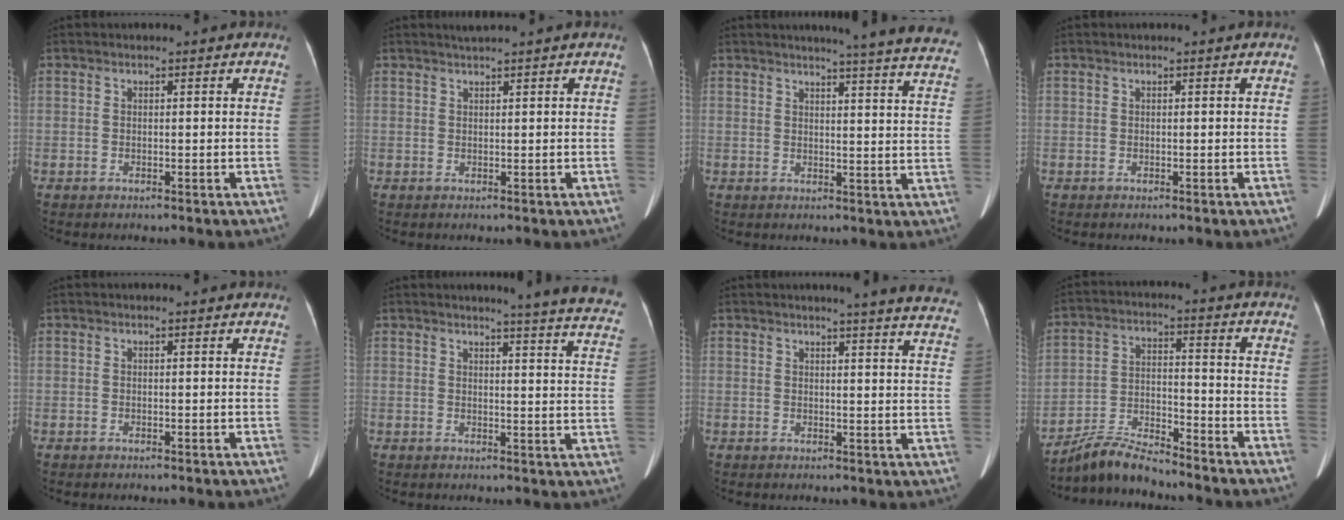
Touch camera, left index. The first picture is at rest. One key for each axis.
{"total": 1.1, "fx": 1.0, "fy": -0.4, "fz": 0.4, "tx": -0.011, "ty": 0.003, "tz": 0.023}
{"total": 20.8, "fx": 19.3, "fy": -0.2, "fz": 7.8, "tx": -0.094, "ty": -0.086, "tz": 0.203}
{"total": 0.0}
{"total": 0.8, "fx": 0.7, "fy": 0.0, "fz": 0.2, "tx": -0.008, "ty": 0.004, "tz": 0.007}
{"total": 17.6, "fx": 16.4, "fy": 0.1, "fz": 6.5, "tx": -0.072, "ty": -0.093, "tz": 0.162}
{"total": 17.1, "fx": 15.9, "fy": 0.2, "fz": 6.0, "tx": -0.067, "ty": -0.075, "tz": 0.160}
{"total": 8.2, "fx": -8.0, "fy": 0.5, "fz": 1.6, "tx": -0.037, "ty": -0.007, "tz": -0.145}